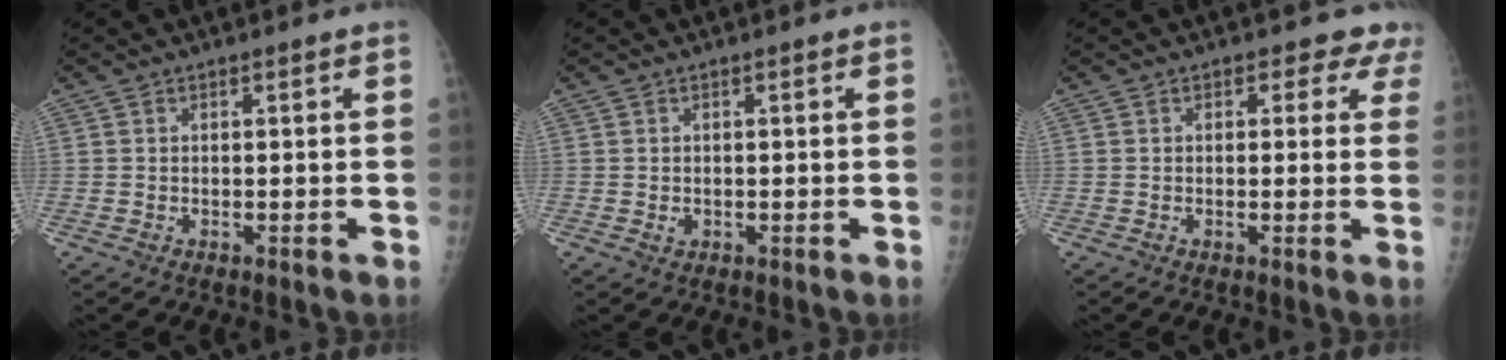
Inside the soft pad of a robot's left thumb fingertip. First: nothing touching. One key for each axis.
{"total": 1.0, "fx": -0.3, "fy": 0.8, "fz": 0.5, "tx": -0.002, "ty": 0.001, "tz": -0.001}
{"total": 3.8, "fx": 2.7, "fy": 2.5, "fz": 1.0, "tx": 0.024, "ty": -0.010, "tz": 0.014}